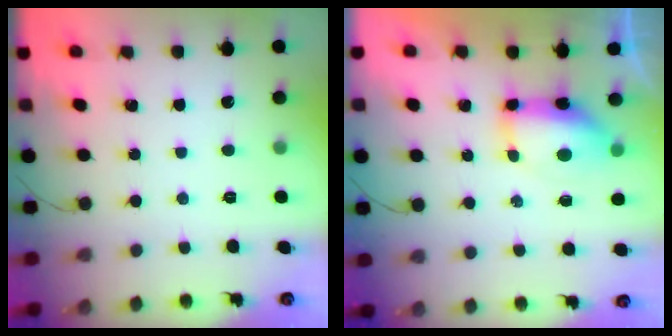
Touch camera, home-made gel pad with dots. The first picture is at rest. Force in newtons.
{"total": 8.2, "press": 8.1, "slide": 1.2}